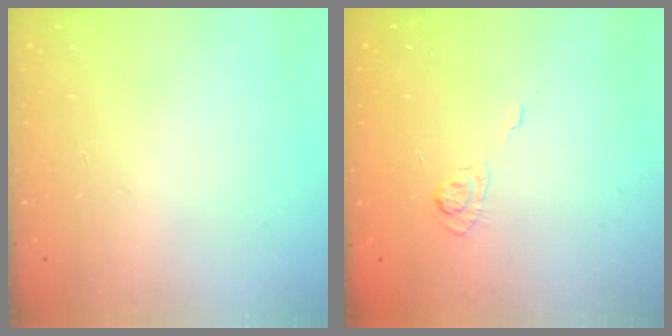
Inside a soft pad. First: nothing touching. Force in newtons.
{"total": 3.0, "press": 2.6, "slide": 1.6}